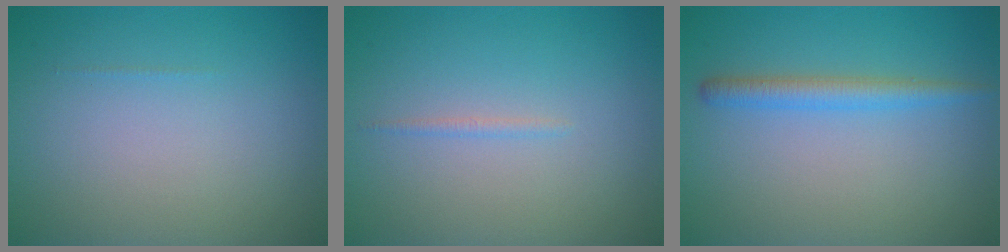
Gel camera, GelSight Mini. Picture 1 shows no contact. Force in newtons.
{"total": 0.6, "press": 0.6, "slide": 0.1}
{"total": 2.3, "press": 2.3, "slide": 0.1}